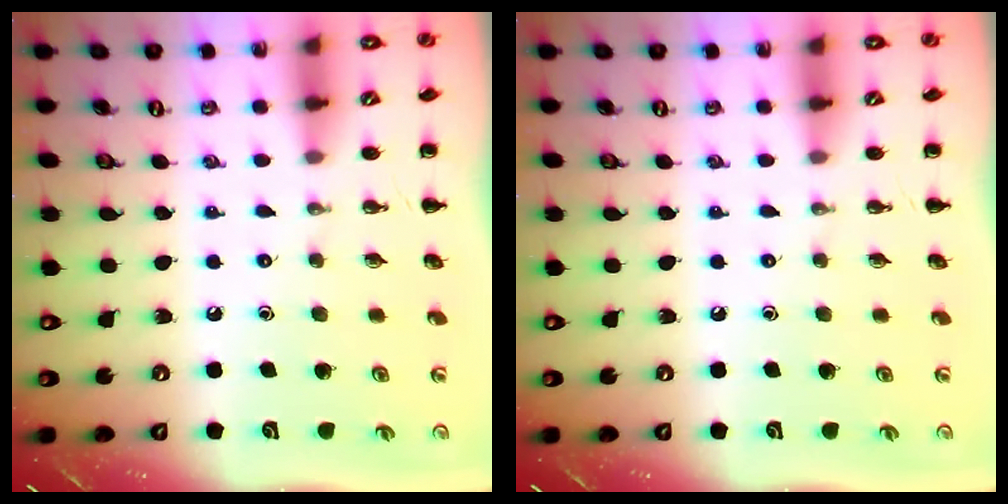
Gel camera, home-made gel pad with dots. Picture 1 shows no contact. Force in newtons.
{"total": 0.0}